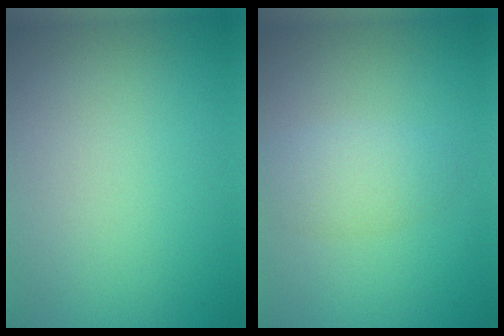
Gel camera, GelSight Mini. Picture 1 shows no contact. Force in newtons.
{"total": 2.5, "press": 2.5, "slide": 0.2}